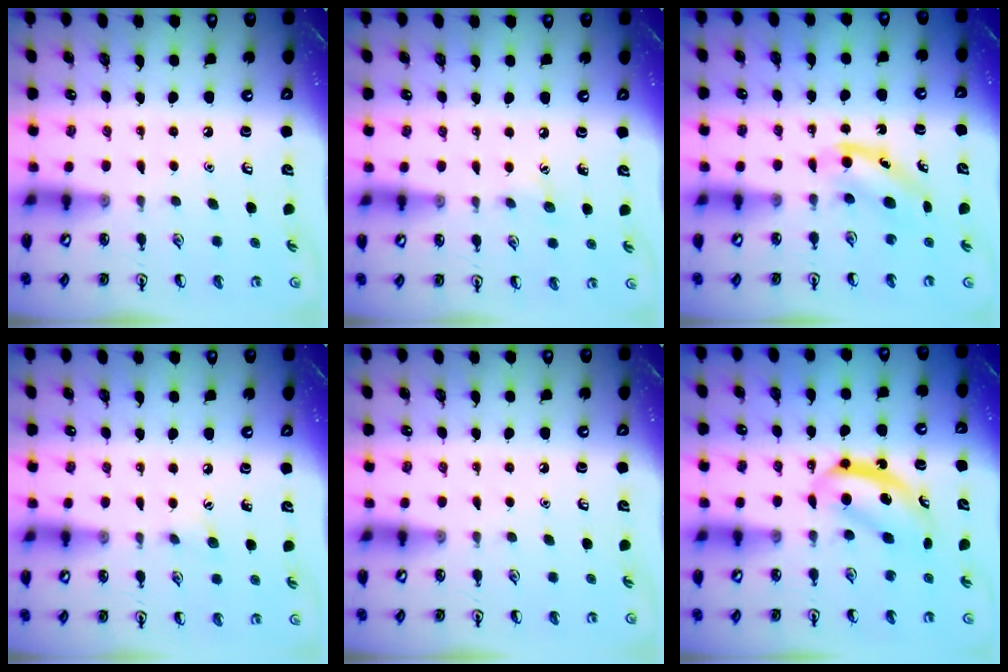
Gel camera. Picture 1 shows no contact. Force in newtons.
{"total": 3.8, "press": 3.7, "slide": 1.0}
{"total": 4.6, "press": 4.5, "slide": 1.0}
{"total": 3.9, "press": 3.7, "slide": 1.3}
{"total": 0.0}
{"total": 5.5, "press": 5.5, "slide": 0.7}